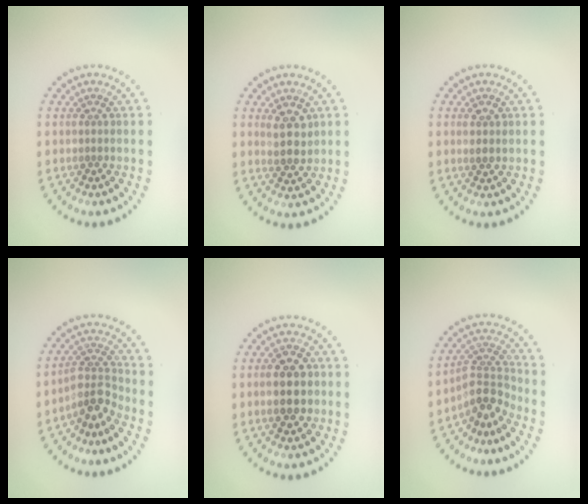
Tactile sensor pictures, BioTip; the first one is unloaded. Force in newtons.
{"total": 2.8, "press": 2.7, "slide": 0.8}
{"total": 1.5, "press": 1.4, "slide": 0.5}
{"total": 3.2, "press": 2.3, "slide": 2.3}
{"total": 4.5, "press": 4.5, "slide": 0.2}
{"total": 3.7, "press": 2.7, "slide": 2.5}